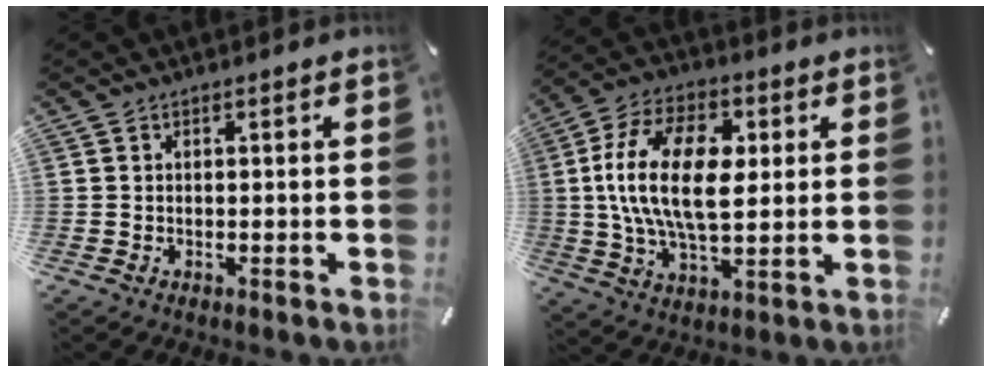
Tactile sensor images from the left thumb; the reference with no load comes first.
{"total": 18.0, "force": [2.3, 10.0, 14.8], "torque": [-0.305, 0.009, 0.040]}